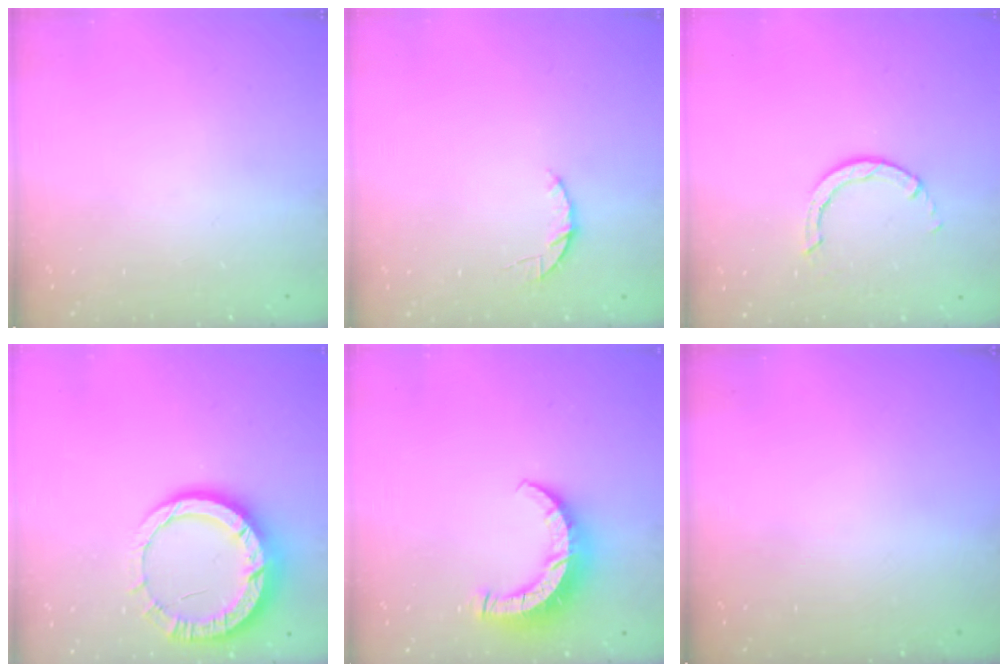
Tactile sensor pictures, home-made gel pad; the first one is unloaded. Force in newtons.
{"total": 3.1, "press": 3.1, "slide": 0.3}
{"total": 2.8, "press": 2.8, "slide": 0.2}
{"total": 14.0, "press": 13.9, "slide": 1.4}
{"total": 9.0, "press": 8.9, "slide": 1.0}
{"total": 0.0}